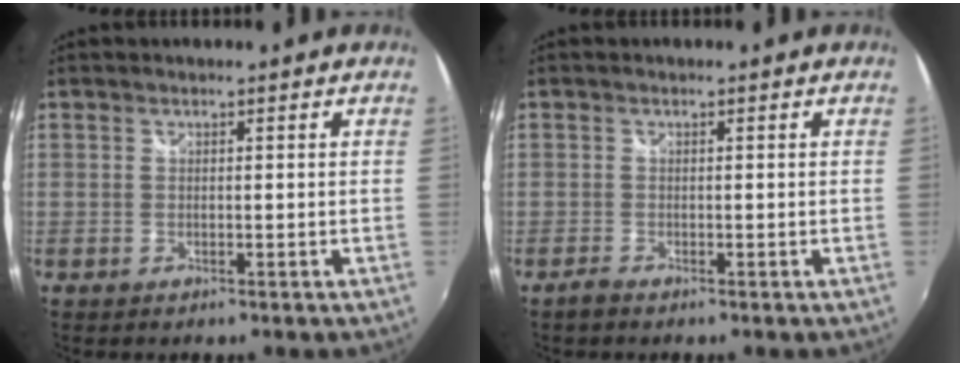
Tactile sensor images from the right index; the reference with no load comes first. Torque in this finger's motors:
{"motor_torque": [-0.88, 0.65, -0.77, -0.21]}